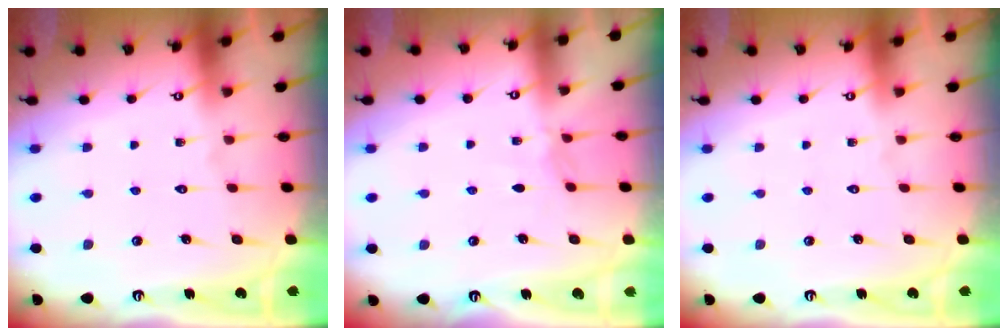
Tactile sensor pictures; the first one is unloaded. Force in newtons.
{"total": 3.1, "press": 3.1, "slide": 0.5}
{"total": 0.0}